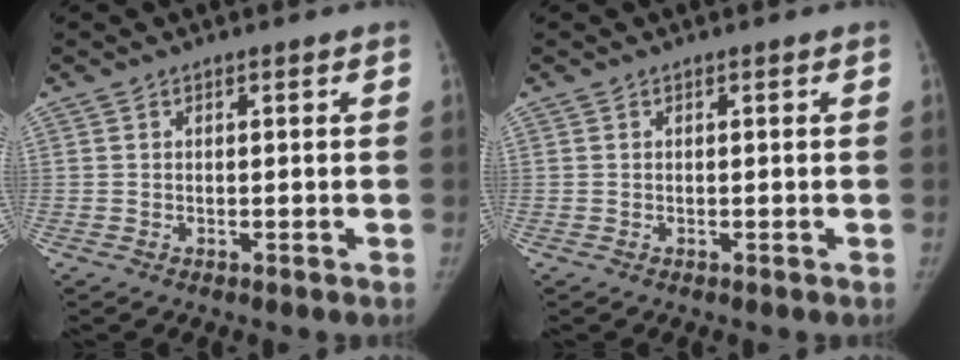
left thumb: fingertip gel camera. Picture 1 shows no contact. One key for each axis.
{"total": 0.0}